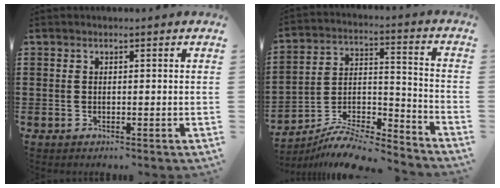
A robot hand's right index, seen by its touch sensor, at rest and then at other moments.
{"total": 9.4, "force": [-8.8, 2.0, 2.6], "torque": [-0.043, 0.023, -0.173]}